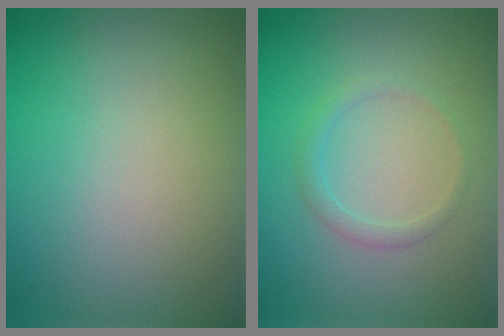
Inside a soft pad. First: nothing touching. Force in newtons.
{"total": 1.3, "press": 1.3, "slide": 0.1}